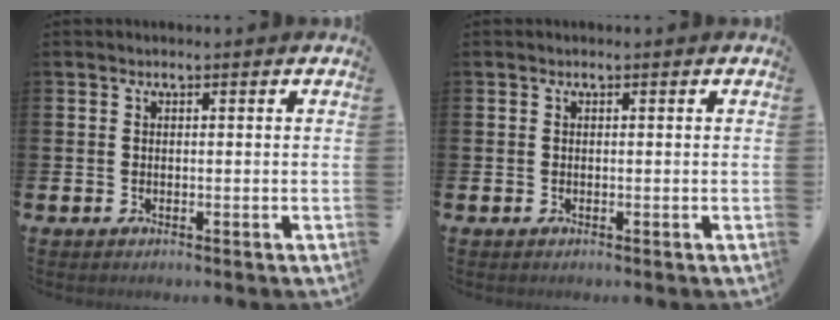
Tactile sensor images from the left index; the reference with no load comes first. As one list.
[{"total": 0.0}]